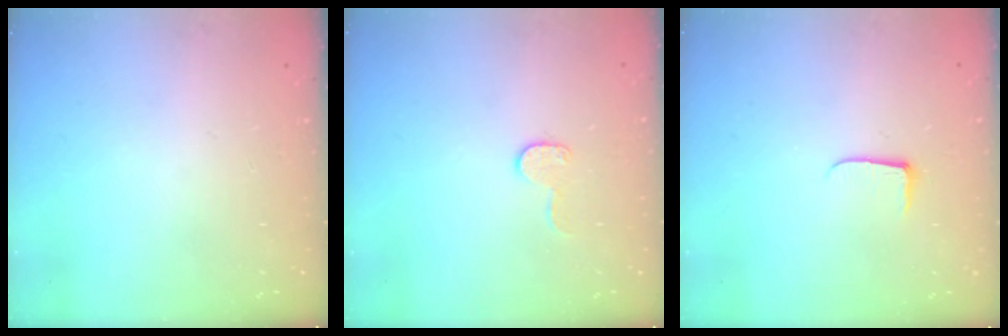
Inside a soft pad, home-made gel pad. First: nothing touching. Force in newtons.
{"total": 7.6, "press": 7.6, "slide": 0.1}
{"total": 5.0, "press": 5.0, "slide": 0.5}